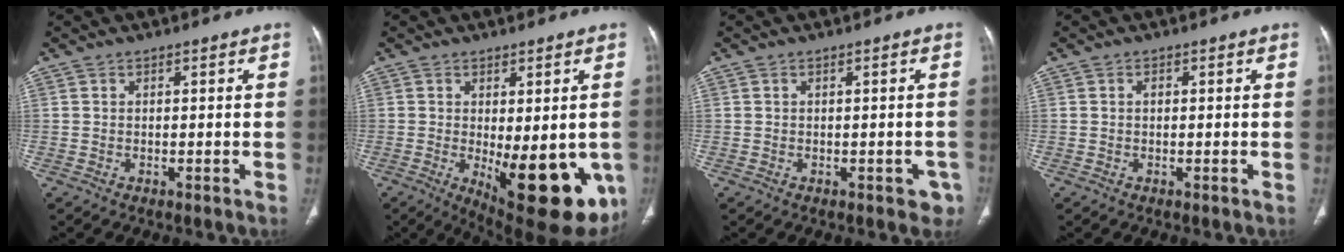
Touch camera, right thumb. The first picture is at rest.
{"total": 18.5, "force": [-4.7, 7.4, 16.3], "torque": [-0.172, -0.026, -0.040]}
{"total": 3.0, "force": [-1.2, 1.8, 2.1], "torque": [-0.001, 0.007, -0.010]}
{"total": 0.7, "force": [0.1, 0.5, 0.5], "torque": [-0.008, 0.003, -0.001]}